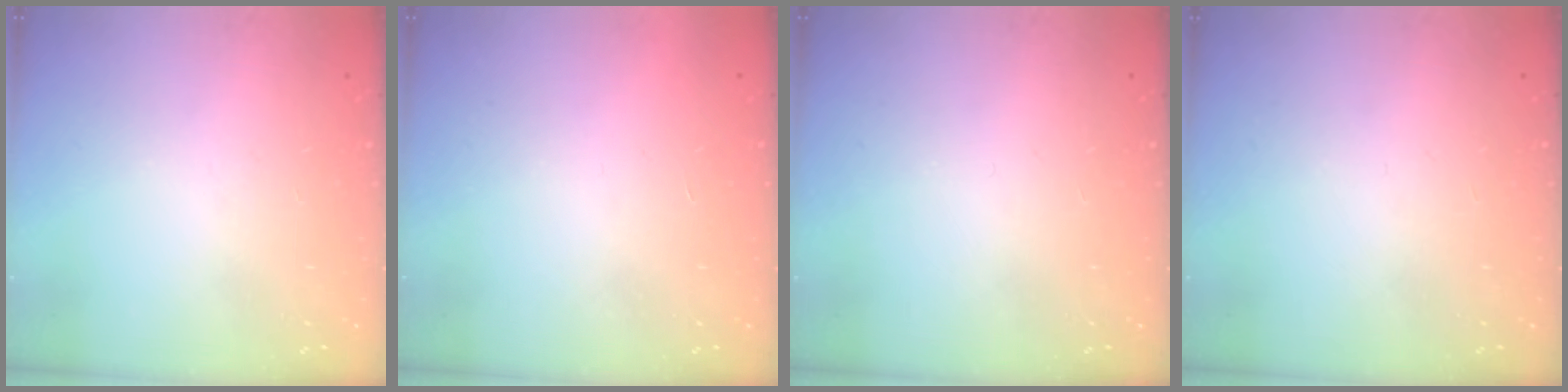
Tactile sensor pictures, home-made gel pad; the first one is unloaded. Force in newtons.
{"total": 1.7, "press": 1.7, "slide": 0.1}
{"total": 0.0}
{"total": 0.0}